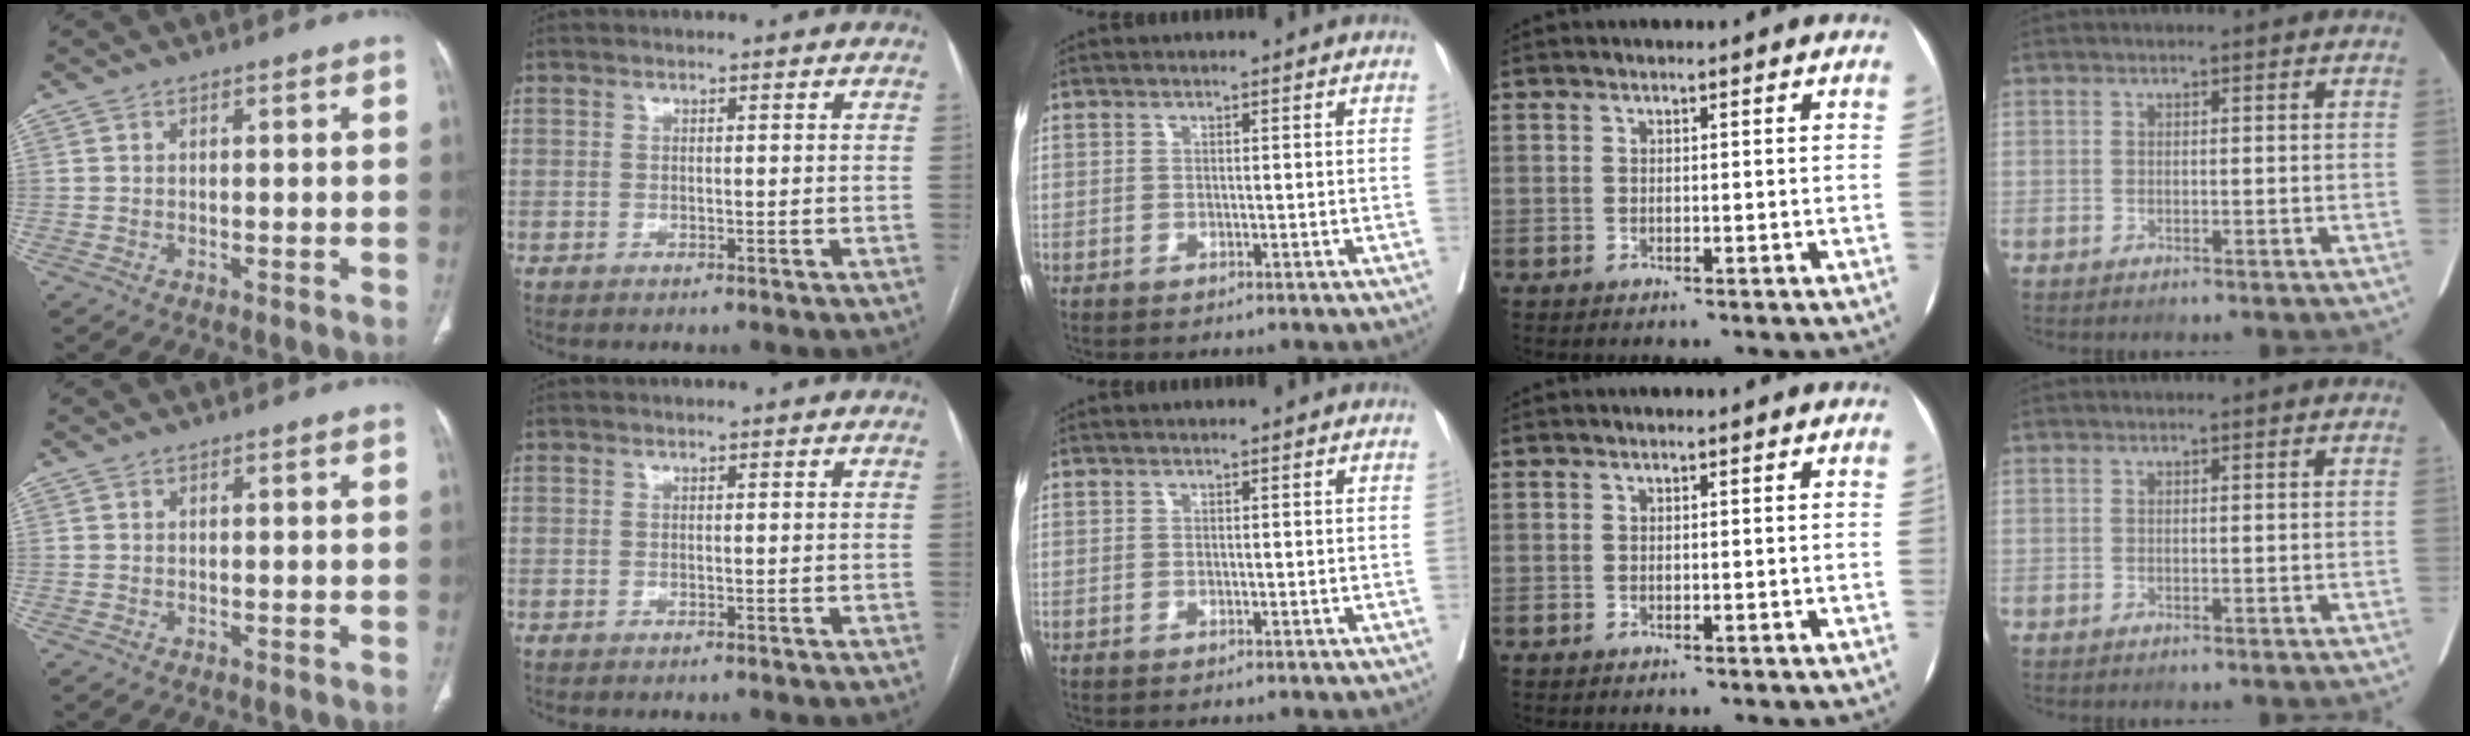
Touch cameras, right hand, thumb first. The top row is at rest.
{}